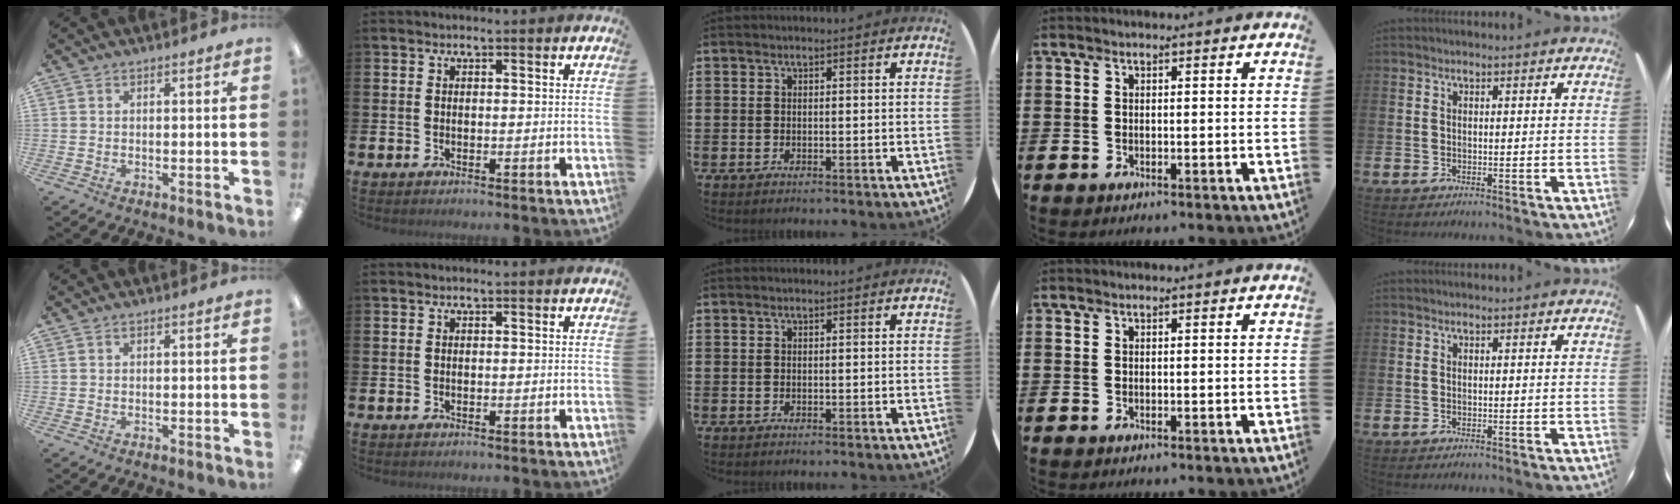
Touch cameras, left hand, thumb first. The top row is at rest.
{}